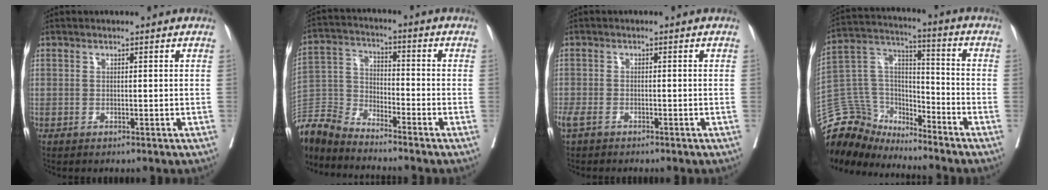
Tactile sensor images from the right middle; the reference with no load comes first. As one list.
[{"total": 8.8, "force": [-8.8, 0.4, 0.4], "torque": [-0.017, 0.010, -0.183]}, {"total": 3.0, "force": [-2.4, 1.2, 1.4], "torque": [-0.035, -0.005, -0.043]}, {"total": 14.2, "force": [-13.4, 4.3, 1.1], "torque": [-0.034, 0.059, -0.251]}]